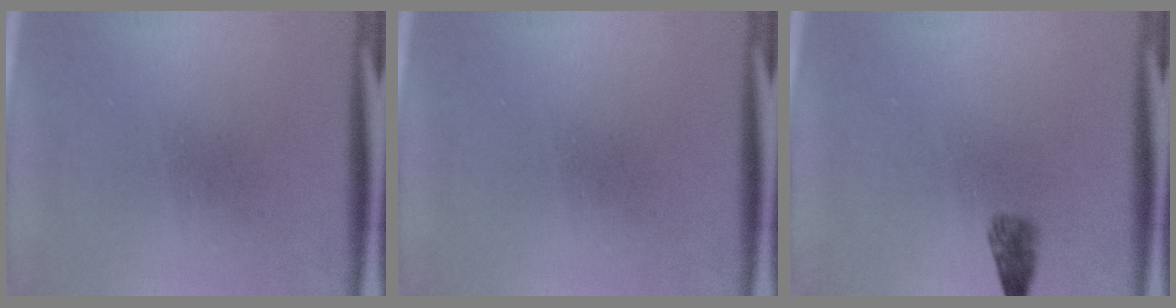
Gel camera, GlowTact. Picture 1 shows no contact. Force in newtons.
{"total": 0.0}
{"total": 1.9}